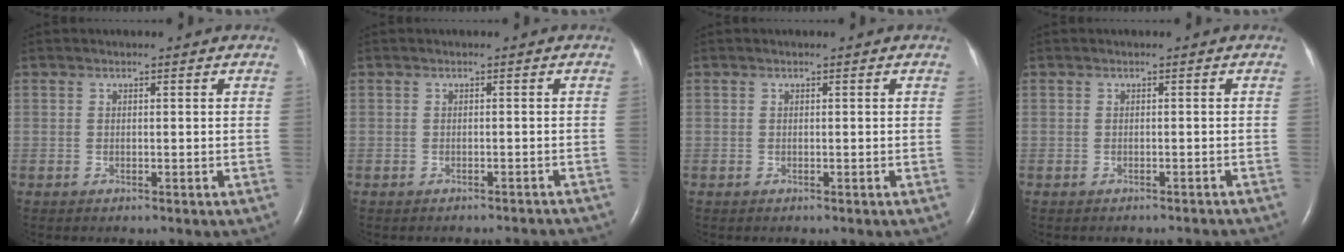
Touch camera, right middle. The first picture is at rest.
{"total": 4.2, "force": [-4.0, 0.8, 0.6], "torque": [-0.008, -0.006, -0.039]}
{"total": 0.0}
{"total": 3.3, "force": [-3.2, 0.6, 0.7], "torque": [-0.011, -0.010, -0.033]}